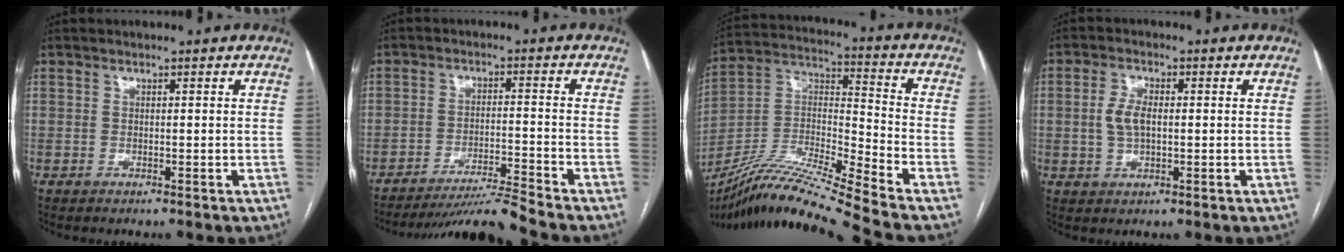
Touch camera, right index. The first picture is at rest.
{"total": 7.8, "force": [-7.0, -3.3, 0.8], "torque": [-0.015, -0.008, -0.126]}
{"total": 19.1, "force": [-16.6, -2.4, 9.1], "torque": [-0.188, 0.001, -0.305]}
{"total": 4.4, "force": [0.1, 2.1, 3.8], "torque": [-0.084, 0.006, 0.003]}